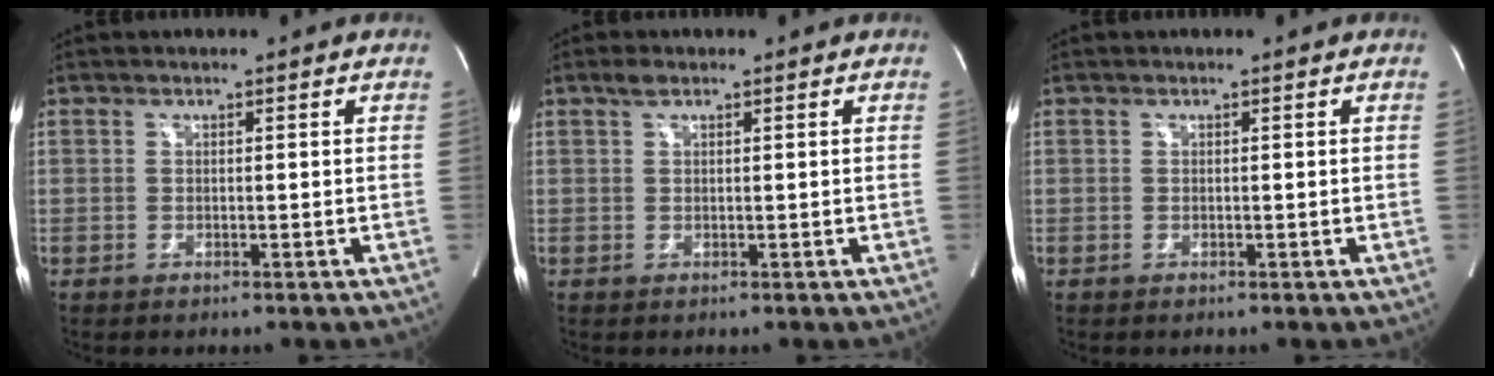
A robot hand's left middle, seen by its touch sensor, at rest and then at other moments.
{"total": 1.3, "force": [0.9, 0.5, 0.8], "torque": [-0.020, 0.010, 0.018]}
{"total": 0.0}